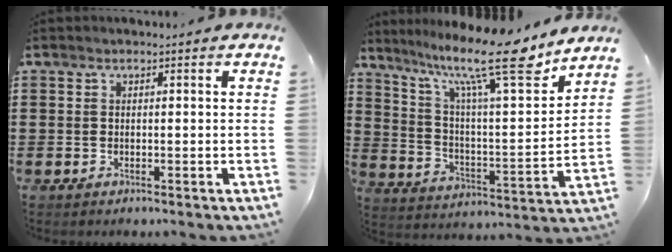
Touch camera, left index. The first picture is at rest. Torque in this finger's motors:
{"motor_torque": [1.40, -0.73, 0.43, 0.21]}